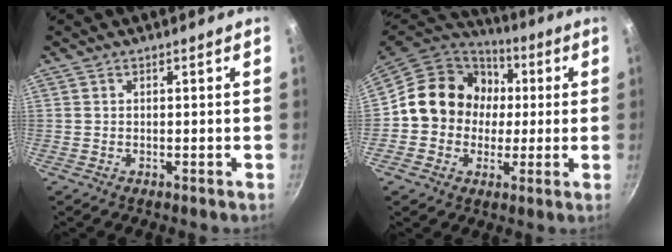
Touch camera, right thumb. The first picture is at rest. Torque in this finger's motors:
{"motor_torque": [0.16, 0.50, 0.59, -0.97, 0.26]}